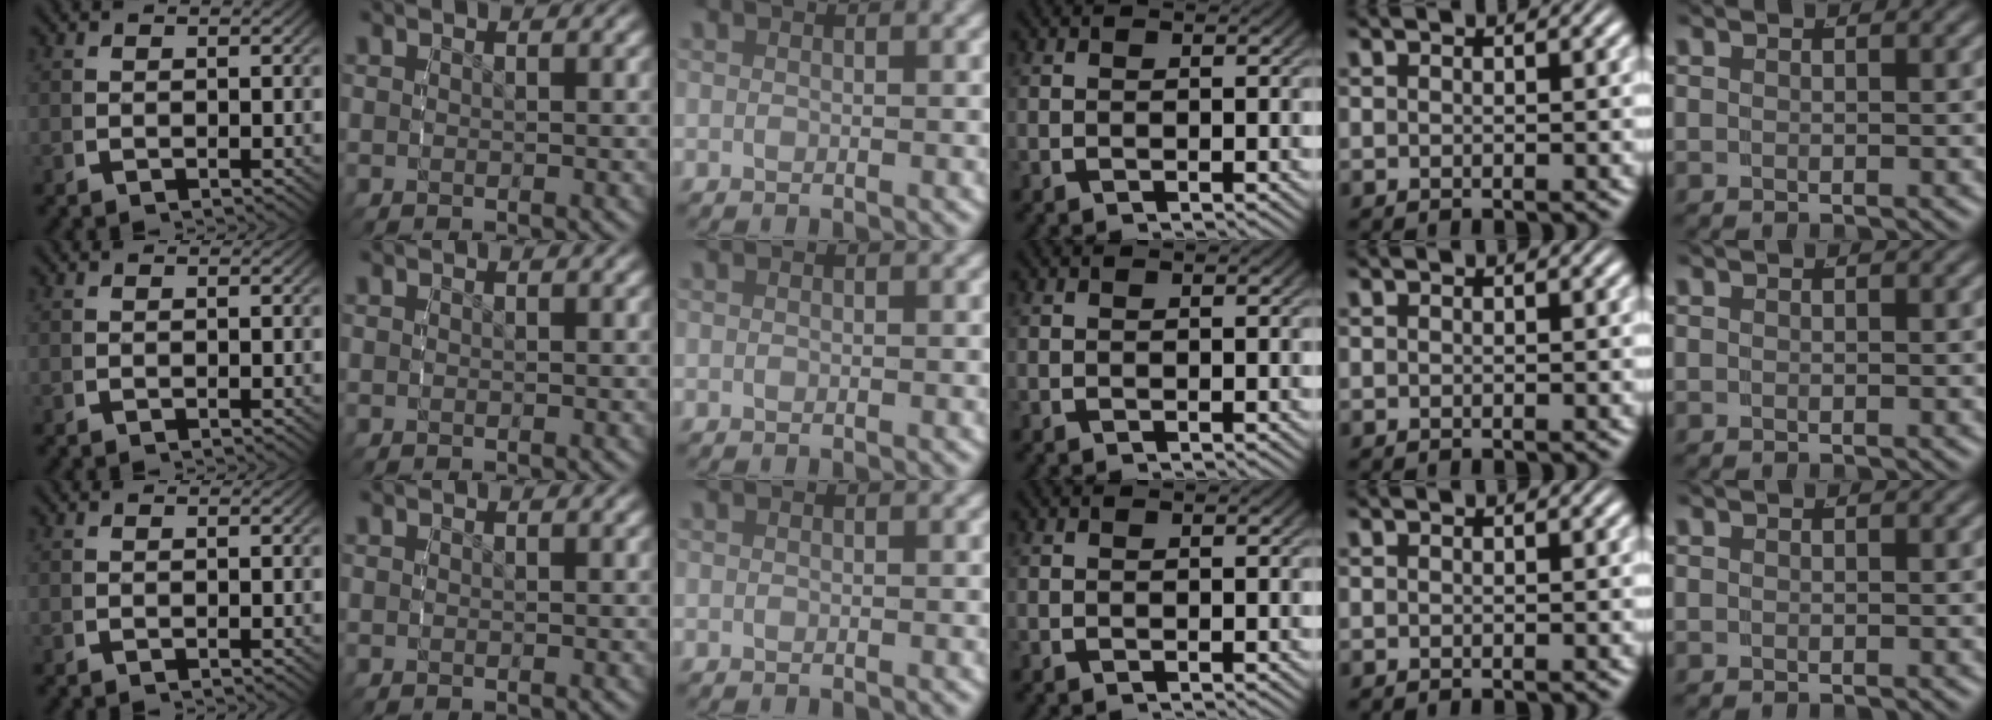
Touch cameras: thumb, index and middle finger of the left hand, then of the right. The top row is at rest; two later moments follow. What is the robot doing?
{"motion": "reach", "object": "jar lid"}